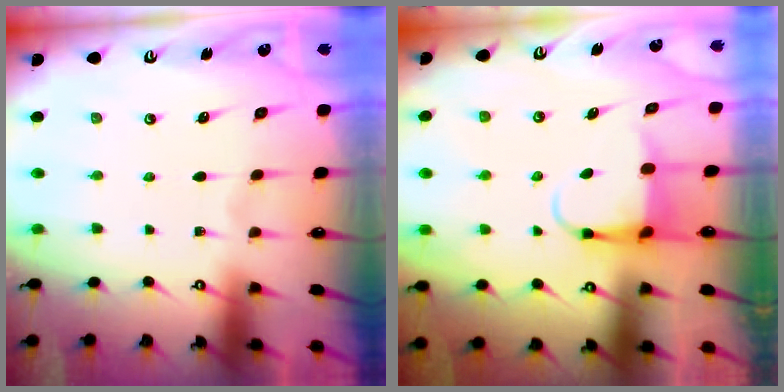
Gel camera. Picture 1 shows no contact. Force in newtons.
{"total": 4.4, "press": 4.3, "slide": 0.6}